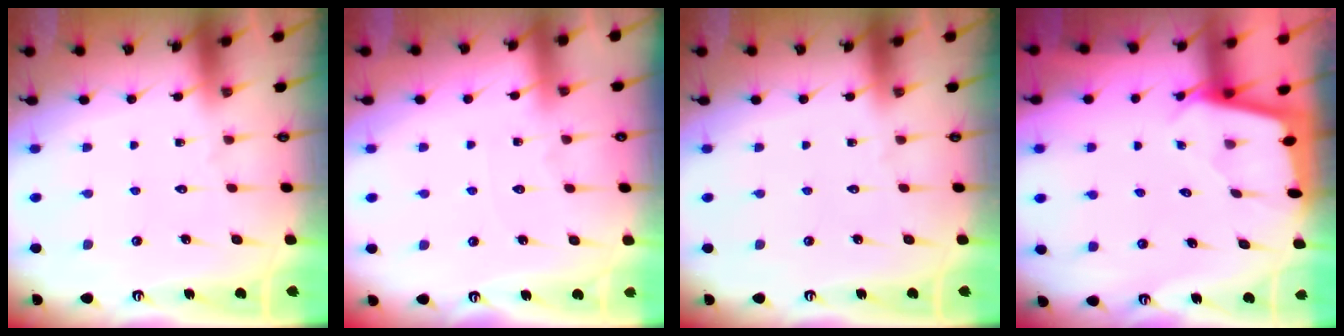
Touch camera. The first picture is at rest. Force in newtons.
{"total": 2.9, "press": 2.9, "slide": 0.5}
{"total": 0.0}
{"total": 1.9, "press": 1.9, "slide": 0.2}